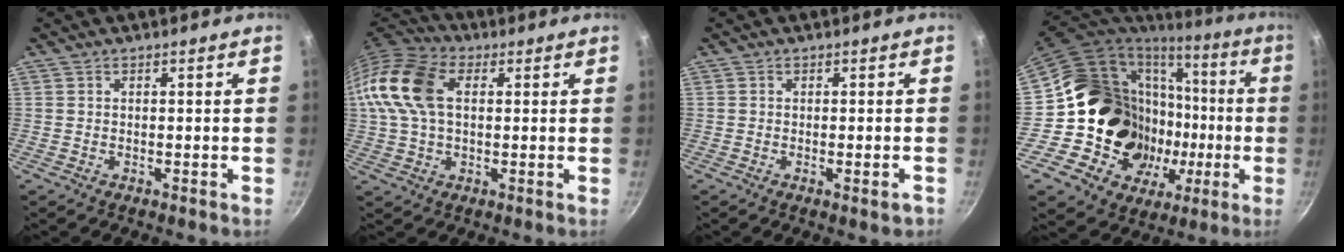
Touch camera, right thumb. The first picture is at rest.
{"total": 15.1, "force": [2.6, 9.7, 11.3], "torque": [-0.216, 0.024, 0.033]}
{"total": 2.1, "force": [-0.9, 0.4, 1.9], "torque": [-0.025, 0.001, -0.014]}
{"total": 22.1, "force": [1.6, 19.2, 11.0], "torque": [-0.165, 0.025, 0.047]}